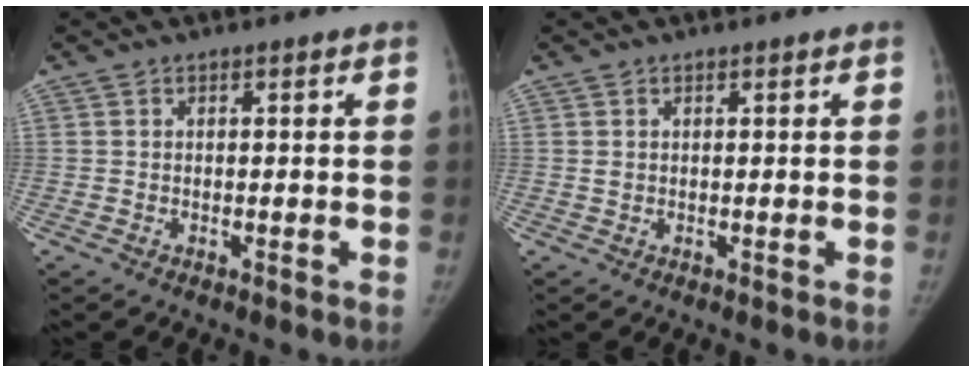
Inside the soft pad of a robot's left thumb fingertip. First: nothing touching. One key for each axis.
{"total": 0.7, "fx": 0.3, "fy": 0.5, "fz": 0.4, "tx": -0.003, "ty": -0.002, "tz": 0.009}